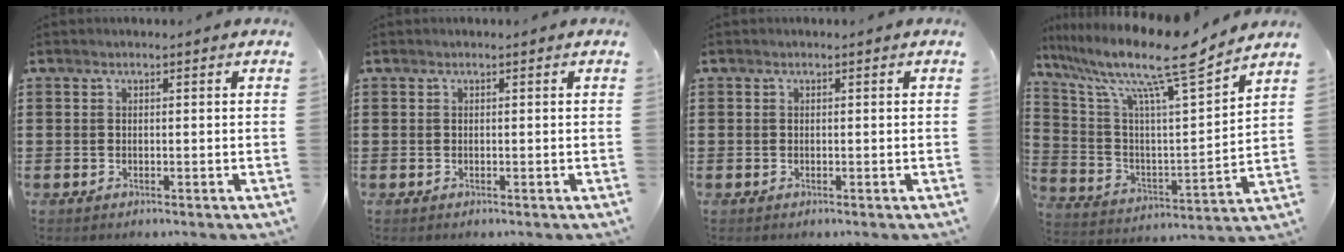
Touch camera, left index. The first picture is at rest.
{"total": 0.0}
{"total": 0.0}
{"total": 13.5, "force": [10.3, 1.4, 8.6], "torque": [-0.189, -0.067, 0.162]}